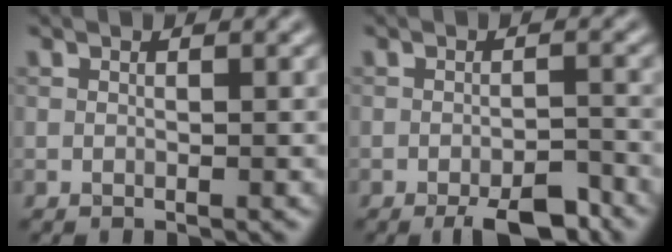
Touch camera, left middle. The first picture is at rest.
{"total": 4.5, "force": [-3.1, 1.3, 2.9], "torque": [-0.041, -0.001, -0.047]}